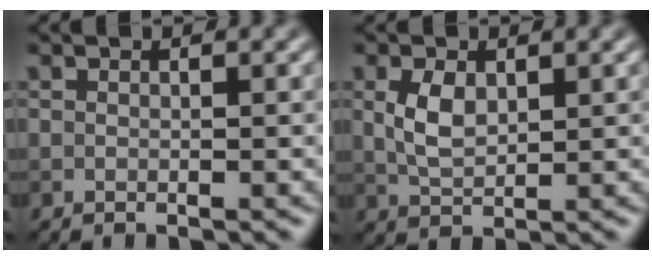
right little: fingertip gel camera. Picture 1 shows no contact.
{"total": 2.9, "force": [0.7, 1.6, 2.3], "torque": [-0.055, 0.001, 0.017]}